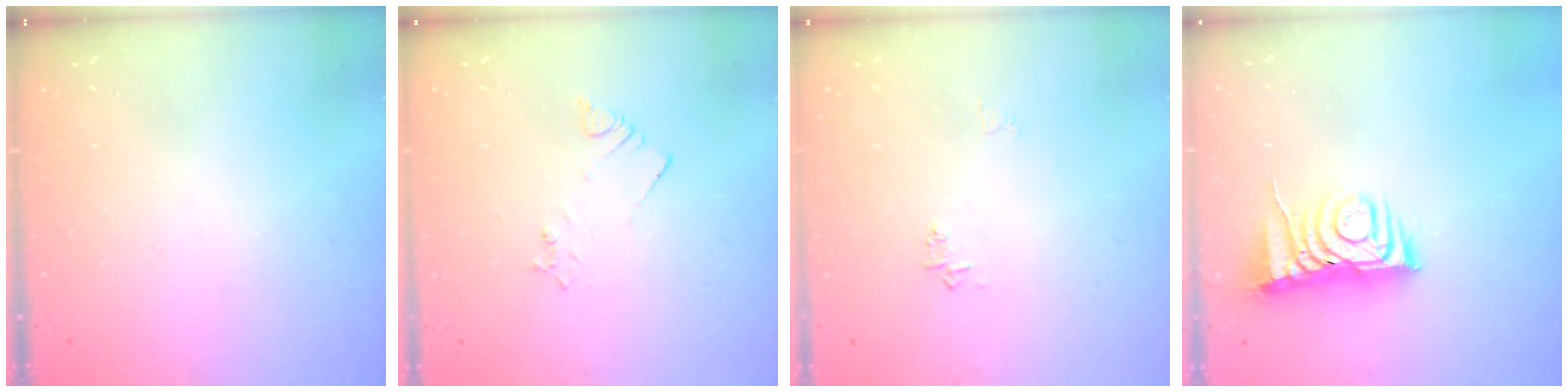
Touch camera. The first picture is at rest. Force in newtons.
{"total": 2.1, "press": 2.1, "slide": 0.3}
{"total": 4.2, "press": 4.1, "slide": 0.7}
{"total": 7.7, "press": 7.7, "slide": 0.7}